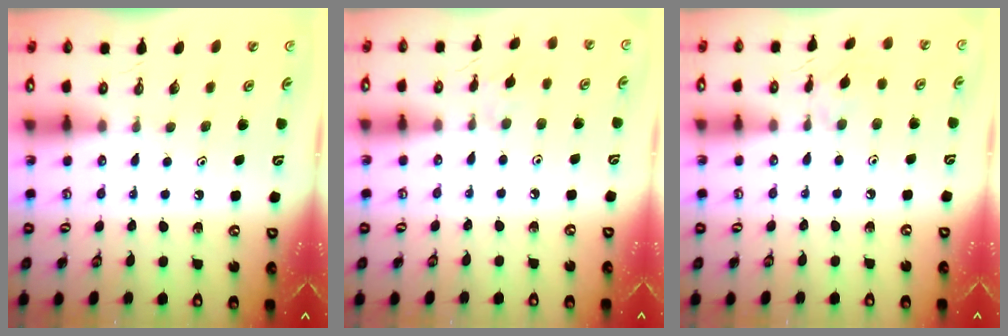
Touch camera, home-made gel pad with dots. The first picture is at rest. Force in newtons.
{"total": 2.8, "press": 2.8, "slide": 0.5}
{"total": 2.1, "press": 2.1, "slide": 0.4}